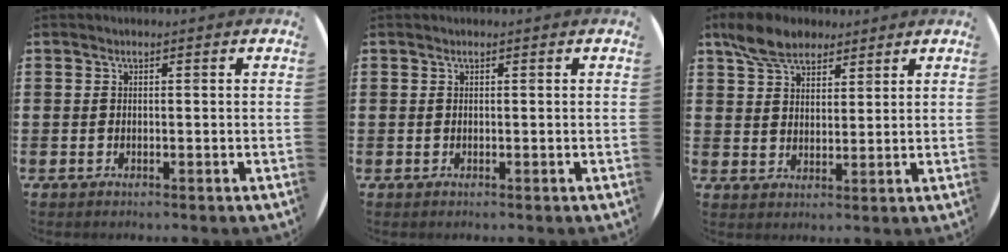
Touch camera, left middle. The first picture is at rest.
{"total": 0.0}
{"total": 6.3, "force": [5.2, 3.0, 1.9], "torque": [-0.046, -0.002, 0.096]}